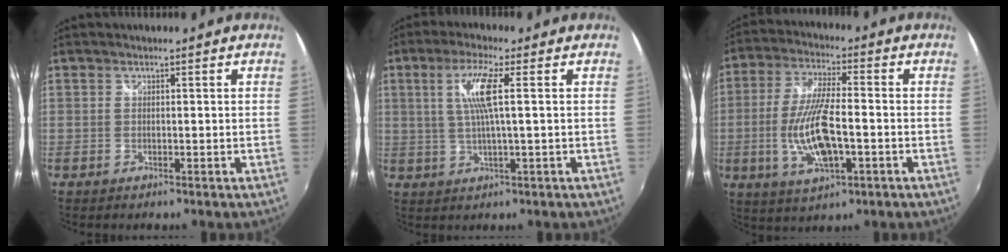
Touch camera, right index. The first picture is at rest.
{"total": 7.0, "force": [1.6, 0.0, 6.9], "torque": [-0.135, 0.000, 0.033]}
{"total": 12.9, "force": [-3.0, 4.2, 11.8], "torque": [-0.240, -0.010, -0.053]}